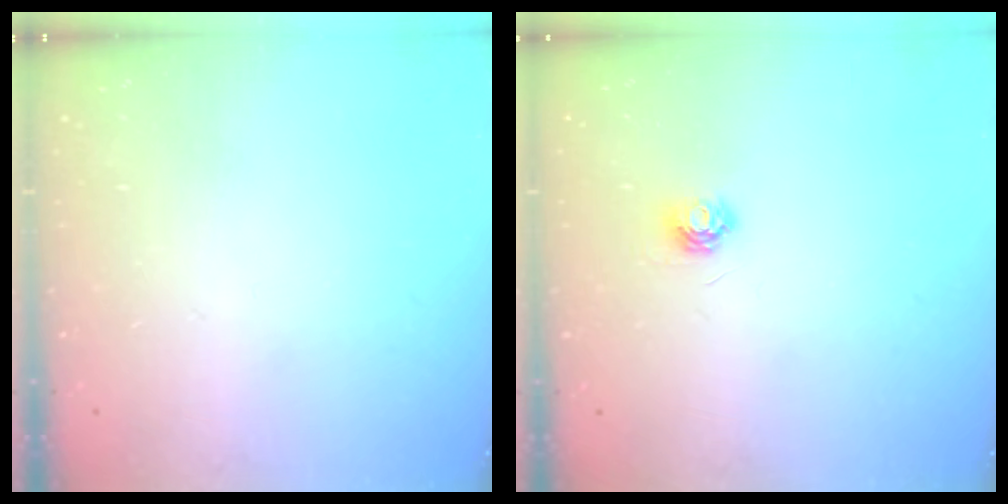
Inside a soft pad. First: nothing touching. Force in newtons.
{"total": 4.5, "press": 4.5, "slide": 0.5}